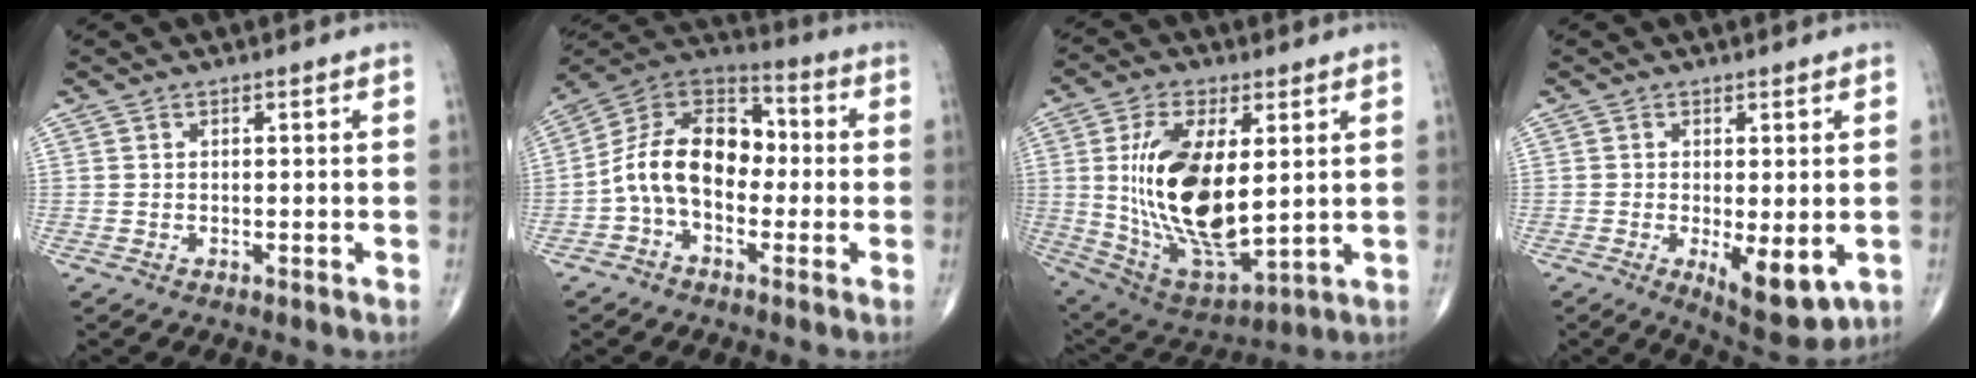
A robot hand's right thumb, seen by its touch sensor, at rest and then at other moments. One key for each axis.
{"total": 14.4, "fx": -2.1, "fy": 9.6, "fz": 10.5, "tx": -0.165, "ty": 0.050, "tz": -0.051}
{"total": 21.0, "fx": 2.5, "fy": 10.0, "fz": 18.3, "tx": -0.338, "ty": -0.024, "tz": 0.062}
{"total": 8.6, "fx": -2.1, "fy": 3.3, "fz": 7.7, "tx": -0.106, "ty": -0.021, "tz": -0.024}